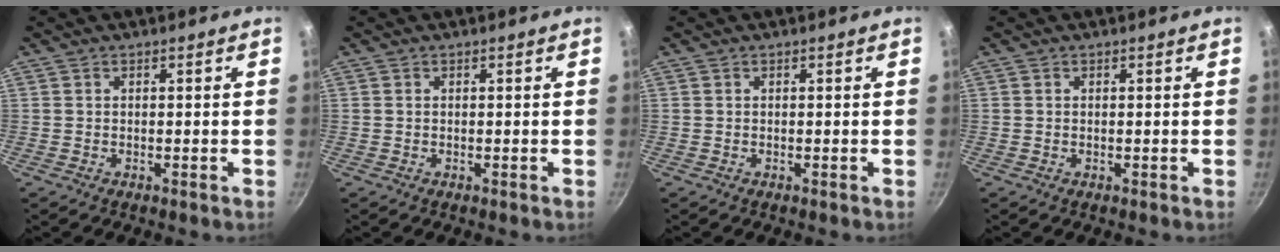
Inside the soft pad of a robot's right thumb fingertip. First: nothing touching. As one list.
[{"total": 0.0}, {"total": 0.0}, {"total": 0.0}]